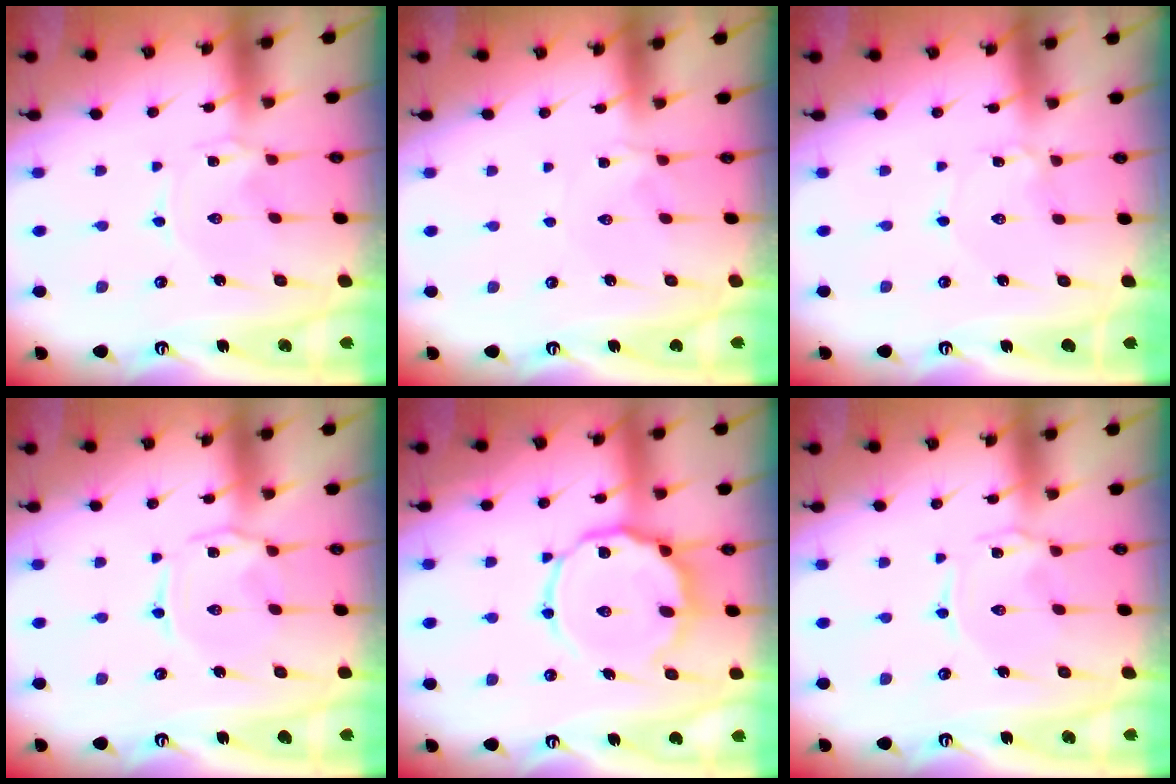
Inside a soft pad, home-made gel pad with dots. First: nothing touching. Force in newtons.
{"total": 2.8, "press": 2.8, "slide": 0.4}
{"total": 1.6, "press": 1.6, "slide": 0.2}
{"total": 2.2, "press": 2.1, "slide": 0.6}
{"total": 12.9, "press": 12.8, "slide": 1.2}
{"total": 0.9, "press": 0.8, "slide": 0.2}